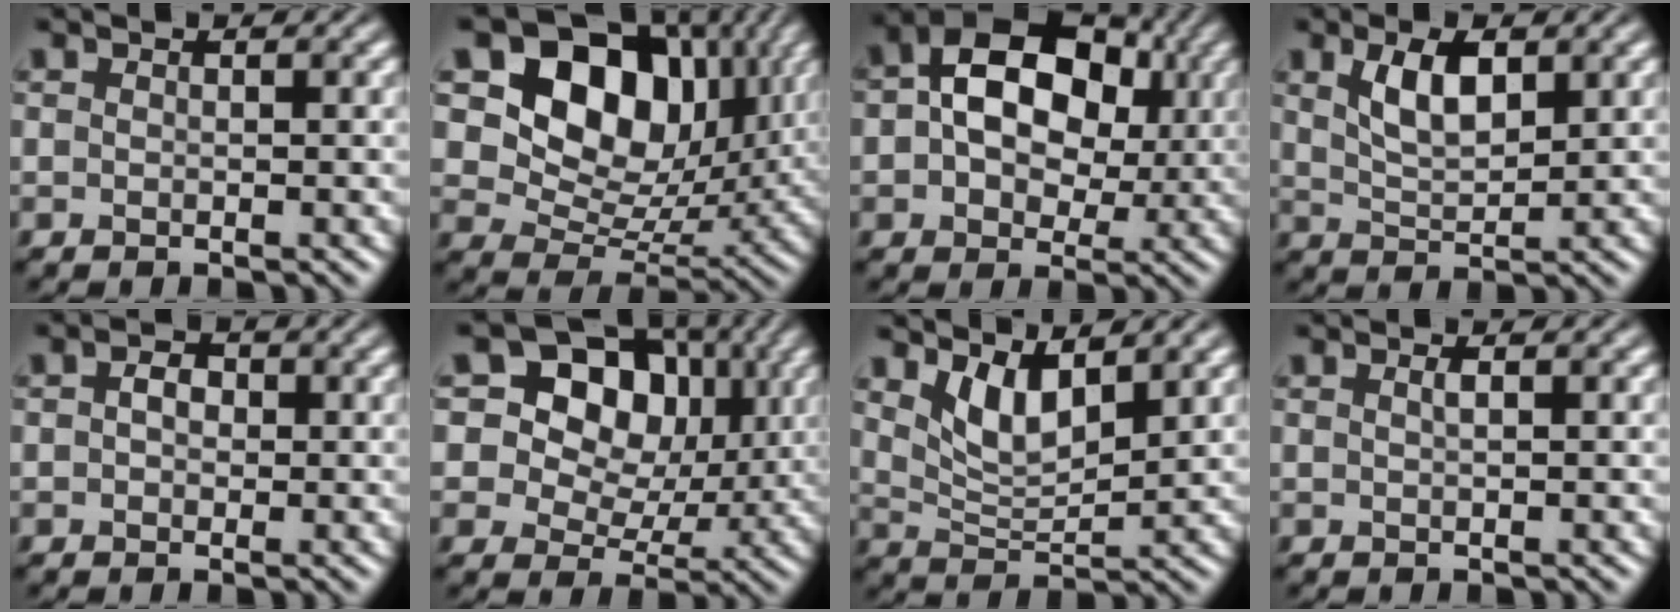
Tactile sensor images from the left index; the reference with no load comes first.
{"total": 13.1, "force": [4.4, 9.3, 8.1], "torque": [-0.130, 0.001, 0.074]}
{"total": 13.3, "force": [2.9, 9.1, 9.2], "torque": [-0.139, 0.043, 0.028]}
{"total": 4.1, "force": [1.9, 1.8, 3.1], "torque": [-0.066, 0.003, 0.037]}
{"total": 2.2, "force": [0.5, 1.7, 1.4], "torque": [-0.019, 0.003, -0.011]}
{"total": 13.7, "force": [5.2, 10.2, 7.5], "torque": [-0.128, 0.049, 0.068]}
{"total": 4.1, "force": [2.4, 1.6, 2.9], "torque": [-0.065, -0.010, 0.050]}
{"total": 0.8, "force": [0.3, 0.3, 0.7], "torque": [-0.009, 0.004, 0.003]}